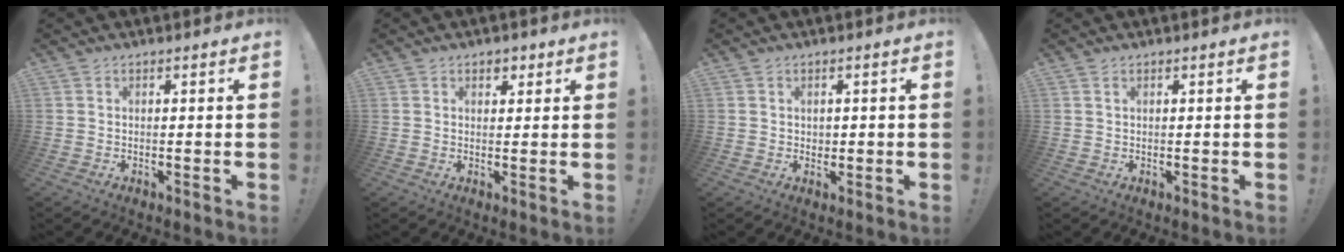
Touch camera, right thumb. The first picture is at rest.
{"total": 2.5, "force": [1.3, 1.9, 1.0], "torque": [-0.009, 0.000, 0.021]}
{"total": 1.7, "force": [0.8, 1.5, 0.1], "torque": [0.006, 0.000, 0.012]}
{"total": 0.9, "force": [0.5, 0.3, 0.6], "torque": [-0.014, 0.002, 0.009]}